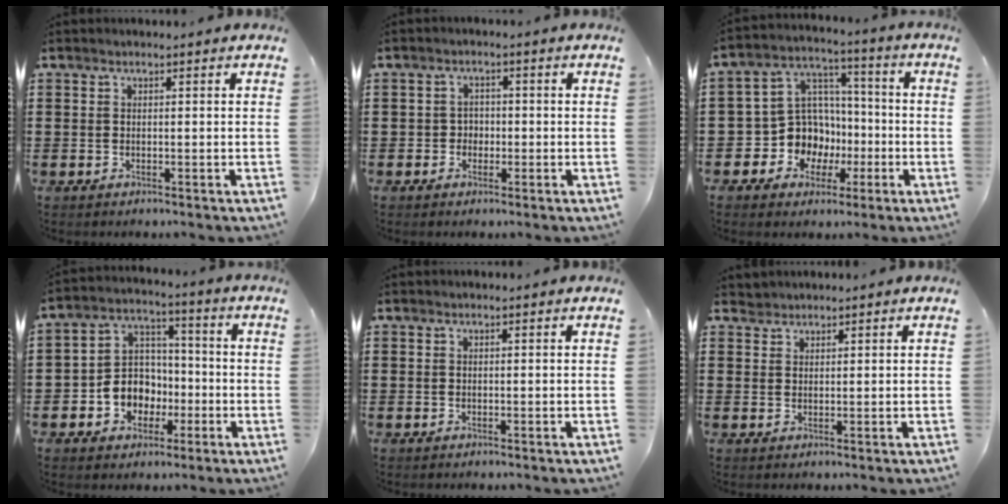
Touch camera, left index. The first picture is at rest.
{"total": 2.1, "force": [-0.7, 1.8, 0.6], "torque": [-0.019, 0.006, -0.017]}
{"total": 10.1, "force": [-2.5, 9.4, 2.9], "torque": [-0.104, 0.011, -0.038]}
{"total": 7.4, "force": [-2.4, 6.7, 2.2], "torque": [-0.064, 0.014, -0.043]}
{"total": 0.0}
{"total": 1.4, "force": [1.3, 0.5, -0.1], "torque": [-0.002, 0.001, 0.027]}